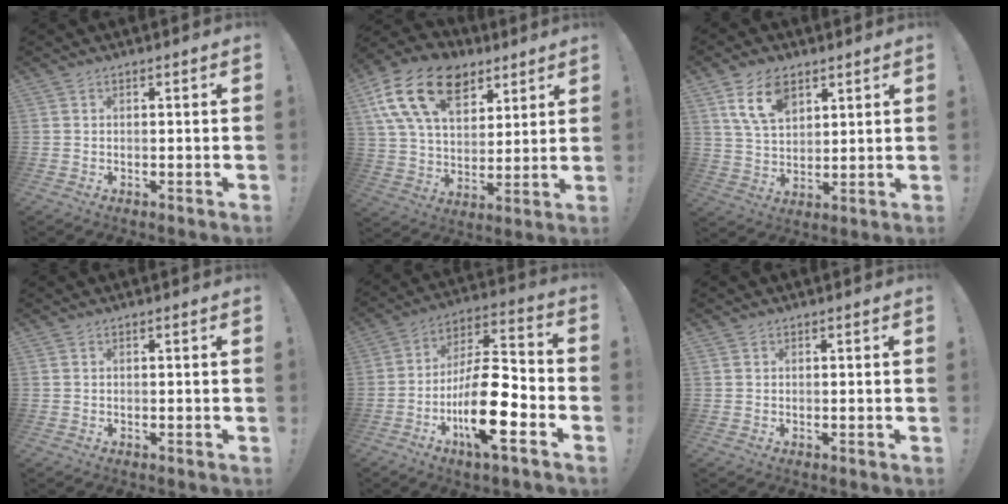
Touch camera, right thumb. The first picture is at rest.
{"total": 20.6, "force": [10.1, 13.2, 12.2], "torque": [-0.205, -0.046, 0.184]}
{"total": 11.2, "force": [6.3, 6.6, 6.5], "torque": [-0.111, -0.019, 0.120]}
{"total": 0.0}
{"total": 19.6, "force": [-7.5, 6.7, 16.9], "torque": [-0.314, 0.042, -0.118]}
{"total": 0.0}